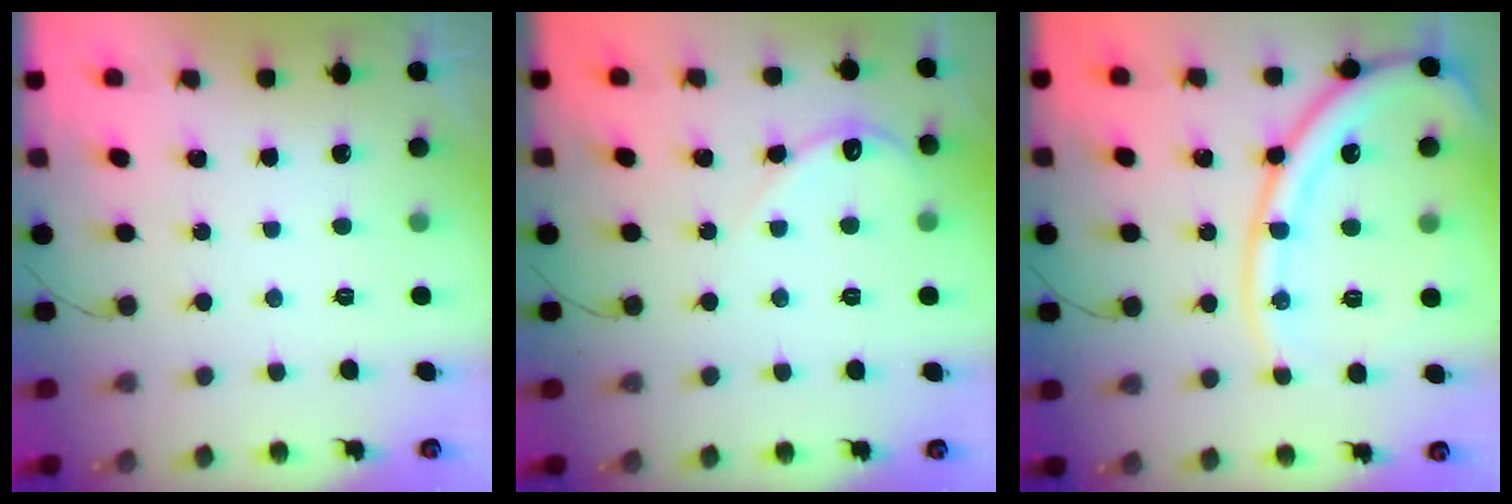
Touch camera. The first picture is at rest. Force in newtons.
{"total": 5.2, "press": 5.2, "slide": 0.7}
{"total": 17.2, "press": 17.0, "slide": 2.4}